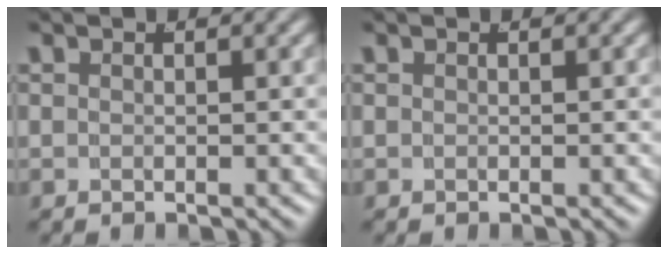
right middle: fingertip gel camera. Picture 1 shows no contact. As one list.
[{"total": 0.0}]